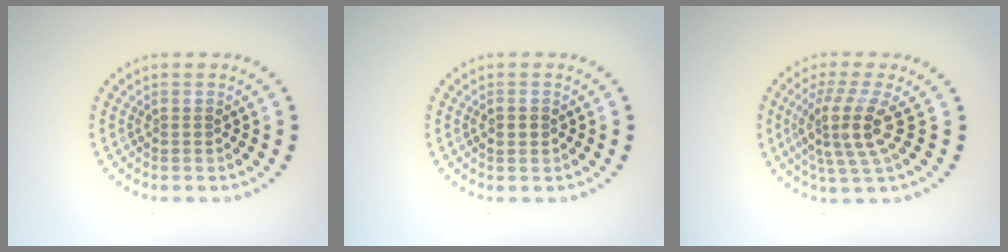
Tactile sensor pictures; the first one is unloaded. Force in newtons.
{"total": 1.5, "press": 1.5, "slide": 0.1}
{"total": 4.1, "press": 3.0, "slide": 2.8}